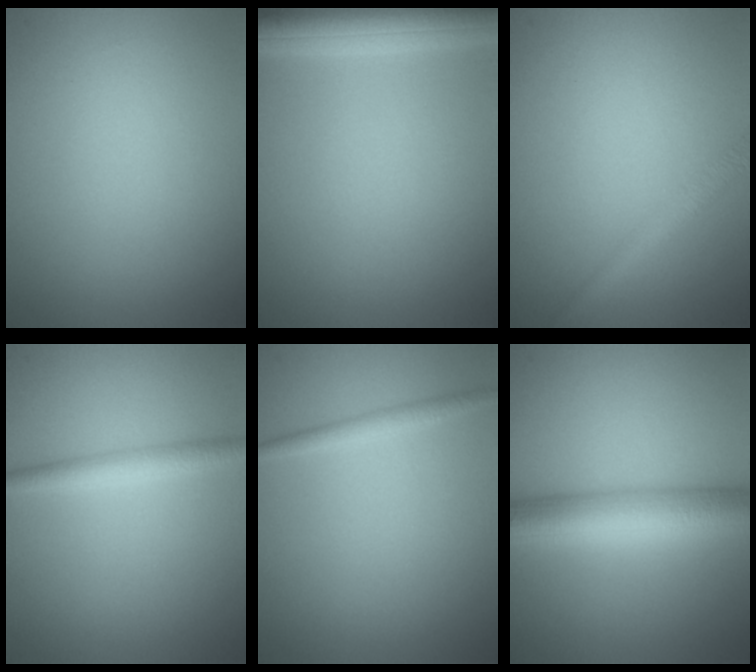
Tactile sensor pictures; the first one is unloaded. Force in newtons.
{"total": 6.9, "press": 6.9, "slide": 0.4}
{"total": 1.9, "press": 1.9, "slide": 0.0}
{"total": 2.2, "press": 2.2, "slide": 0.0}
{"total": 1.3, "press": 1.3, "slide": 0.1}
{"total": 6.5, "press": 6.5, "slide": 0.2}